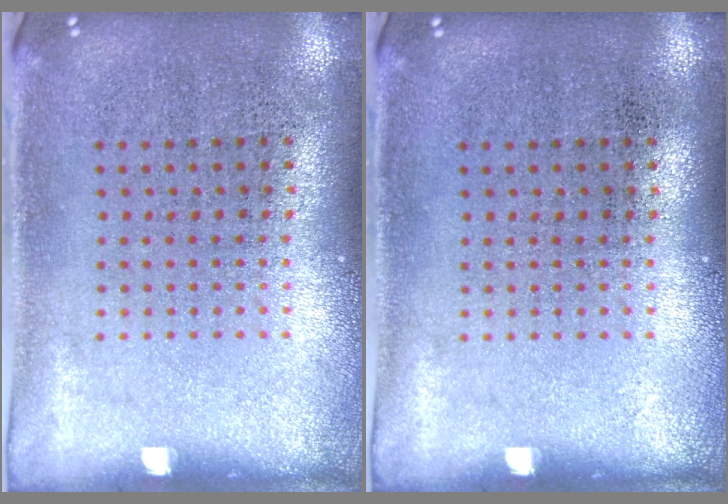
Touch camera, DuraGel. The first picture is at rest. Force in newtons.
{"total": 0.0}